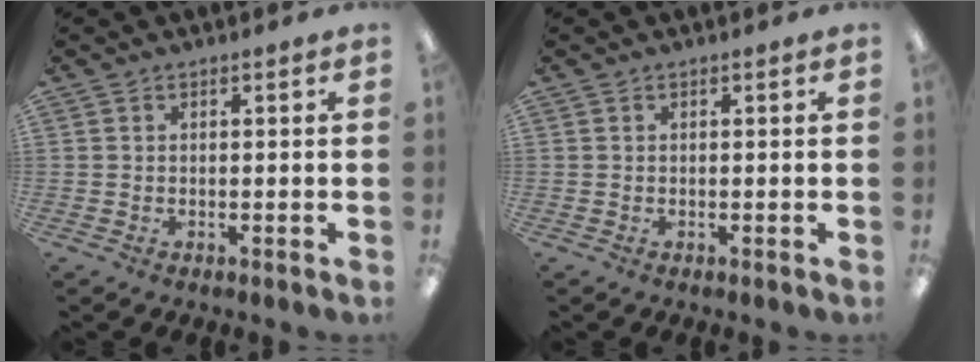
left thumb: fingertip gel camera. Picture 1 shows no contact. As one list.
[{"total": 0.0}]